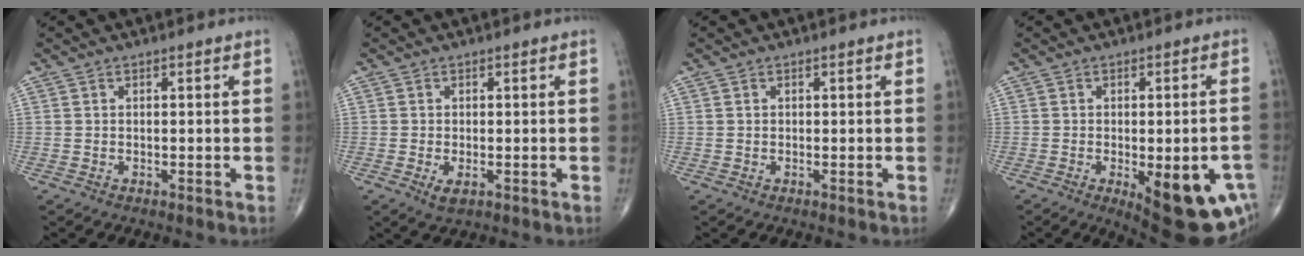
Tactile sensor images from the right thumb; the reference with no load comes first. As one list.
[{"total": 2.2, "force": [-0.7, 1.0, 1.8], "torque": [-0.036, -0.004, -0.010]}, {"total": 0.0}, {"total": 17.1, "force": [-6.1, 6.5, 14.6], "torque": [-0.124, 0.007, -0.059]}]